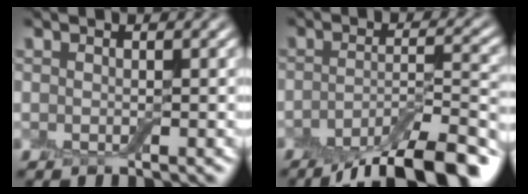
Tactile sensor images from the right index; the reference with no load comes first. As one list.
[{"total": 9.7, "force": [-6.7, 2.8, 6.4], "torque": [-0.092, -0.003, -0.109]}]